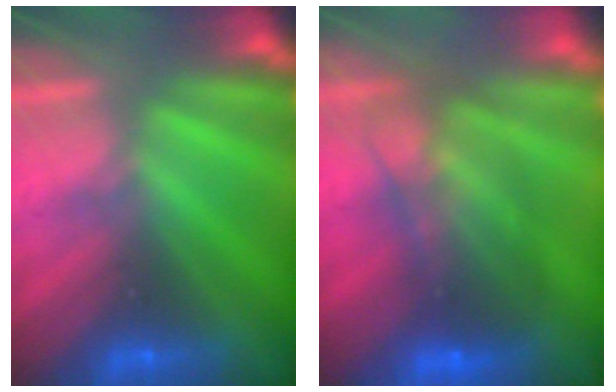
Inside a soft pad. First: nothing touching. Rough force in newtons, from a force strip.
{"total": 5.8}